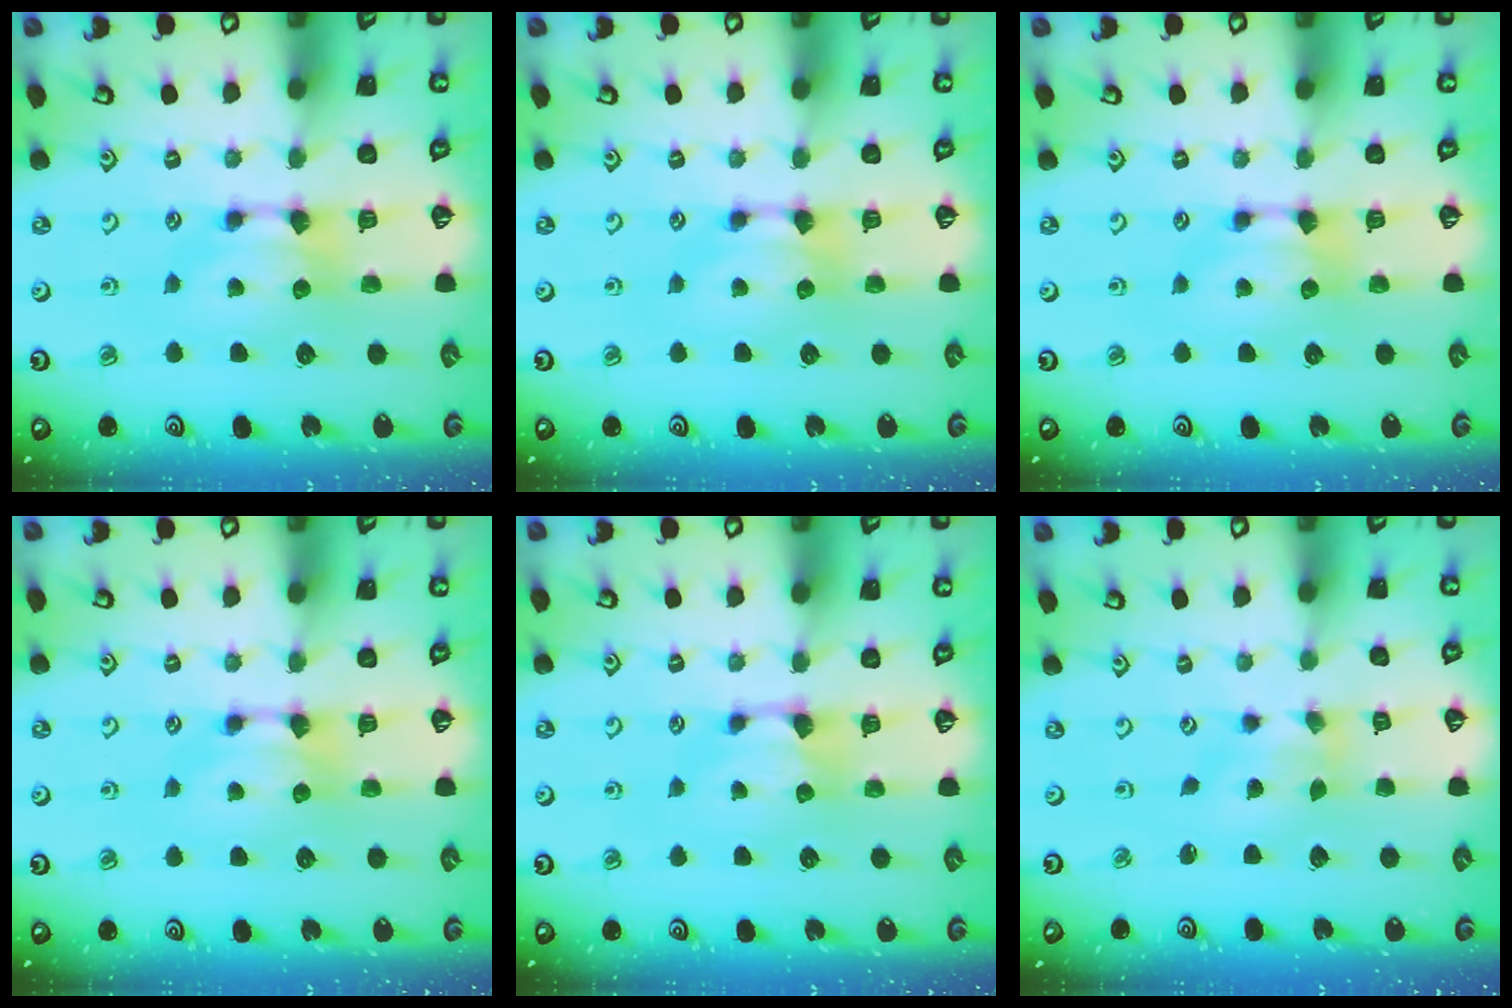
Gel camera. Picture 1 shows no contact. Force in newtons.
{"total": 0.0}
{"total": 0.0}
{"total": 0.0}
{"total": 0.8, "press": 0.2, "slide": 0.8}
{"total": 1.3, "press": 0.3, "slide": 1.3}